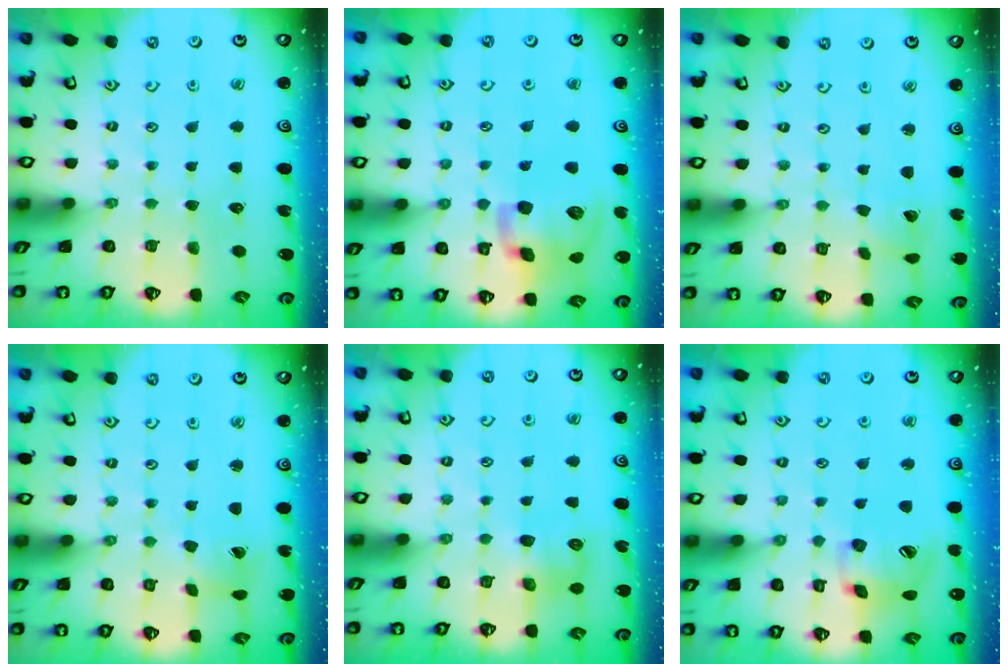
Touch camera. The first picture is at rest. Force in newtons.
{"total": 15.8, "press": 15.5, "slide": 2.6}
{"total": 2.9, "press": 2.9, "slide": 0.2}
{"total": 2.0, "press": 2.0, "slide": 0.3}
{"total": 7.3, "press": 7.3, "slide": 0.3}
{"total": 16.0, "press": 15.9, "slide": 2.3}